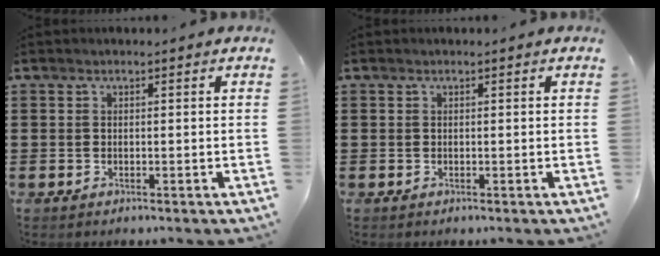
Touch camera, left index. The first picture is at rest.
{"total": 0.0}